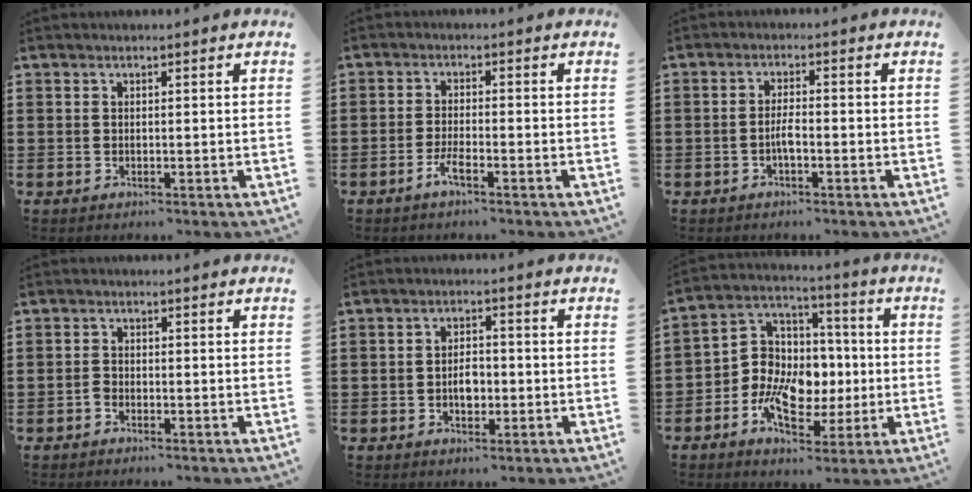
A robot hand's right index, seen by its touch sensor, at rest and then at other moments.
{"total": 2.6, "force": [-1.6, 0.3, 2.0], "torque": [-0.048, -0.004, -0.033]}
{"total": 2.7, "force": [-1.0, 0.6, 2.4], "torque": [-0.060, -0.001, -0.024]}
{"total": 1.1, "force": [-0.9, 0.5, 0.4], "torque": [-0.011, -0.002, -0.017]}
{"total": 3.3, "force": [-0.8, 1.8, 2.7], "torque": [-0.044, 0.000, -0.016]}
{"total": 11.2, "force": [-2.6, 8.4, 6.9], "torque": [-0.156, 0.014, -0.046]}